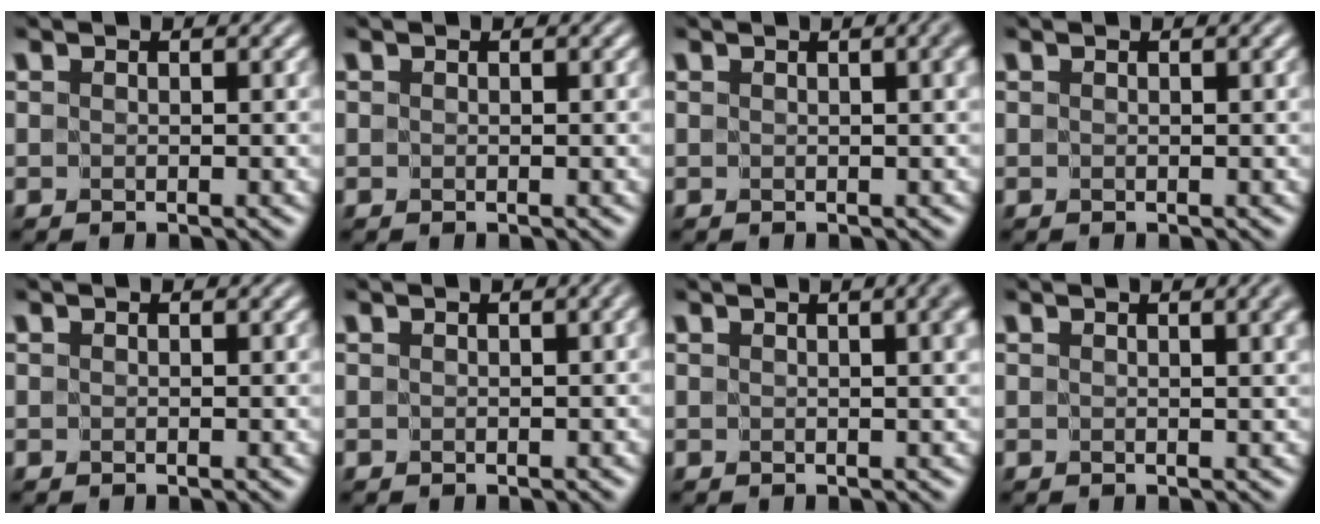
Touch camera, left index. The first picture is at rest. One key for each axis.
{"total": 0.0}
{"total": 2.1, "fx": 0.7, "fy": 0.6, "fz": 1.9, "tx": -0.012, "ty": 0.005, "tz": 0.005}
{"total": 0.0}
{"total": 0.0}
{"total": 0.8, "fx": 0.1, "fy": 0.3, "fz": 0.7, "tx": -0.005, "ty": 0.001, "tz": 0.006}
{"total": 4.2, "fx": 1.5, "fy": 1.7, "fz": 3.6, "tx": -0.019, "ty": 0.017, "tz": -0.003}
{"total": 2.7, "fx": 1.2, "fy": 0.8, "fz": 2.3, "tx": -0.015, "ty": 0.006, "tz": 0.008}